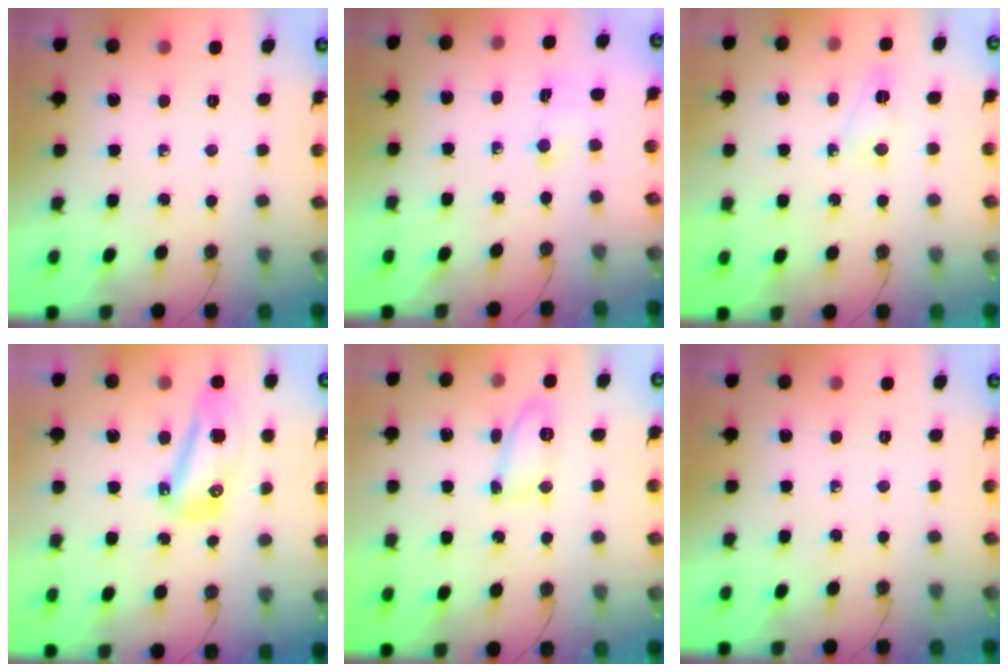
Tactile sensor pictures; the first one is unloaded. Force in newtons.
{"total": 1.5, "press": 1.3, "slide": 0.7}
{"total": 3.8, "press": 3.7, "slide": 0.7}
{"total": 18.4, "press": 13.7, "slide": 12.3}
{"total": 23.2, "press": 11.3, "slide": 20.3}
{"total": 0.0}